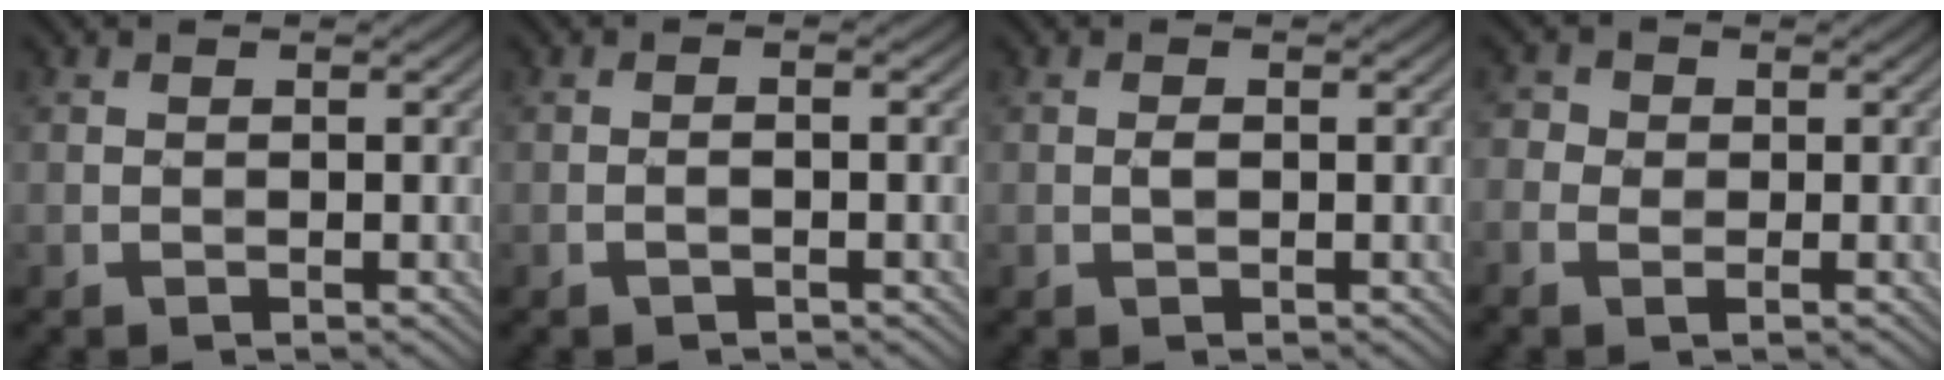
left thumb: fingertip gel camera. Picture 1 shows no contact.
{"total": 1.1, "force": [-0.4, 0.1, 1.0], "torque": [-0.021, 0.003, -0.008]}
{"total": 0.9, "force": [0.0, 0.4, 0.8], "torque": [-0.019, 0.001, 0.000]}
{"total": 2.5, "force": [-0.2, 2.1, 1.2], "torque": [-0.034, 0.003, -0.006]}